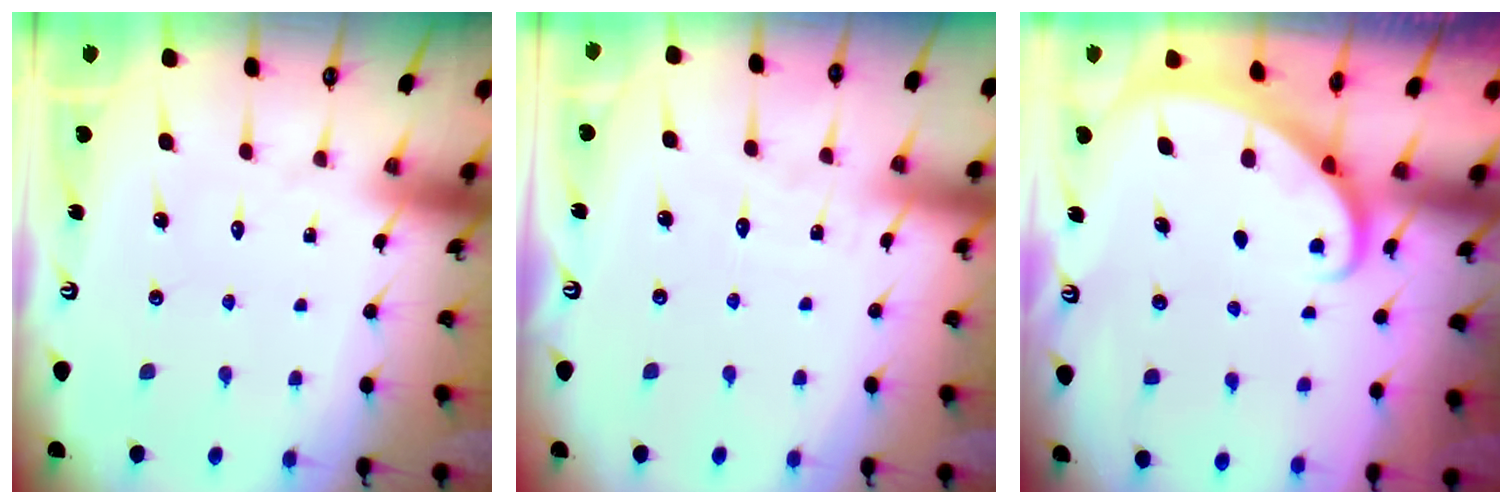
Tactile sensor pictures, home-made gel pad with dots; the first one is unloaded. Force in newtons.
{"total": 2.9, "press": 2.9, "slide": 0.4}
{"total": 1.5, "press": 1.5, "slide": 0.0}